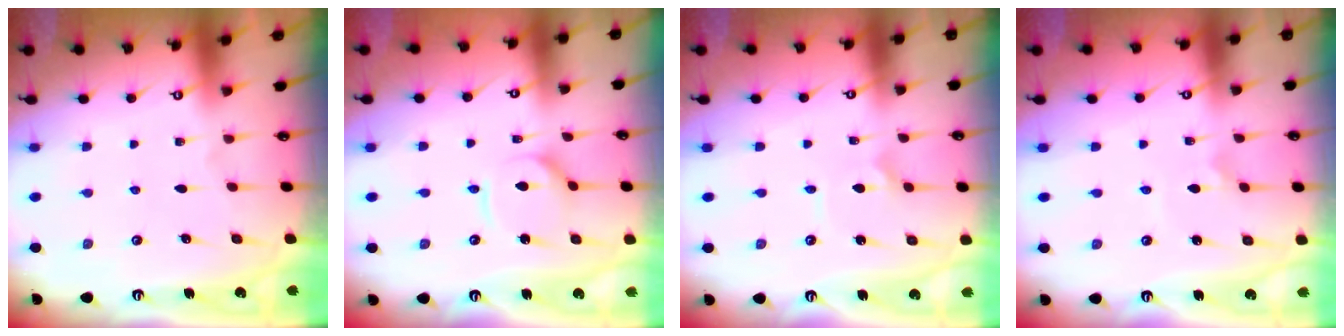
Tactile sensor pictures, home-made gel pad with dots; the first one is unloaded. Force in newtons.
{"total": 5.6, "press": 5.6, "slide": 0.6}
{"total": 1.6, "press": 1.5, "slide": 0.2}
{"total": 2.3, "press": 2.3, "slide": 0.1}